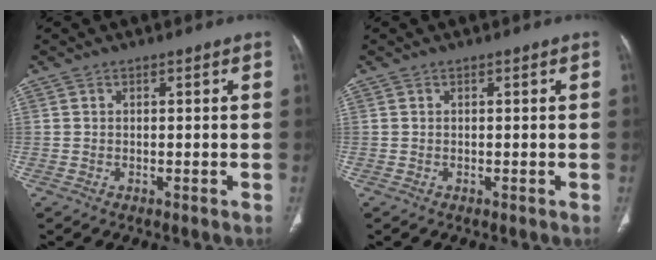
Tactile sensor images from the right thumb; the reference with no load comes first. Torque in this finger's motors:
{"motor_torque": [-0.08, -0.08, 0.24, -0.08, -0.01]}